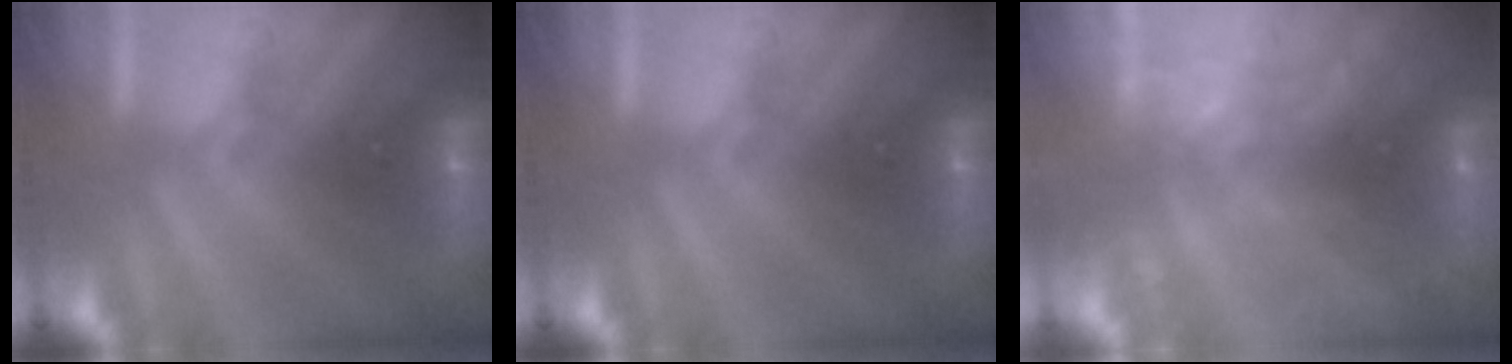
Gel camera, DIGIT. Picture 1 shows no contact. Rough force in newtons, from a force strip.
{"total": 0.0}
{"total": 6.7}